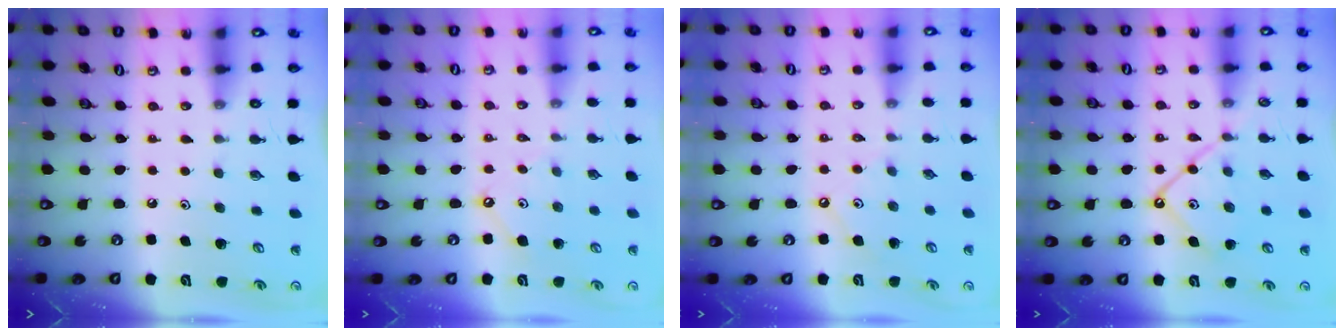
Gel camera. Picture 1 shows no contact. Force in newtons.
{"total": 4.1, "press": 4.1, "slide": 0.5}
{"total": 1.6, "press": 1.6, "slide": 0.2}
{"total": 11.5, "press": 11.5, "slide": 1.2}